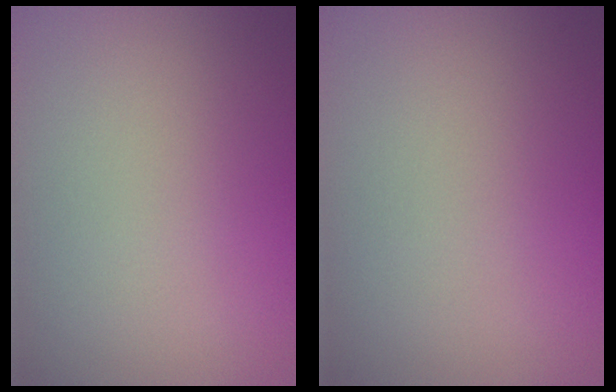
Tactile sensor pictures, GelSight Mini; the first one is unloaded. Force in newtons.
{"total": 0.0}